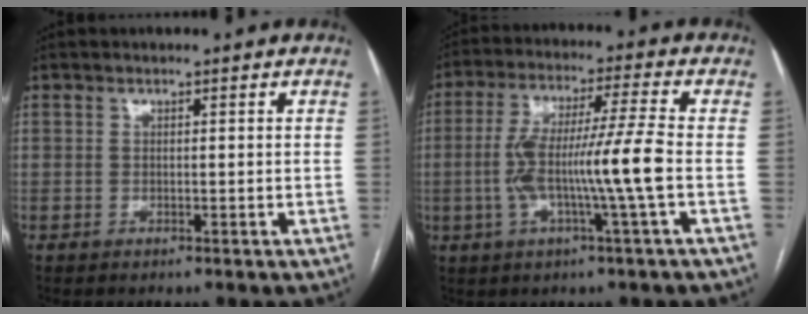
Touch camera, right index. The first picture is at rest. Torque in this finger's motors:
{"motor_torque": [1.77, -0.15, 0.86, 0.21]}